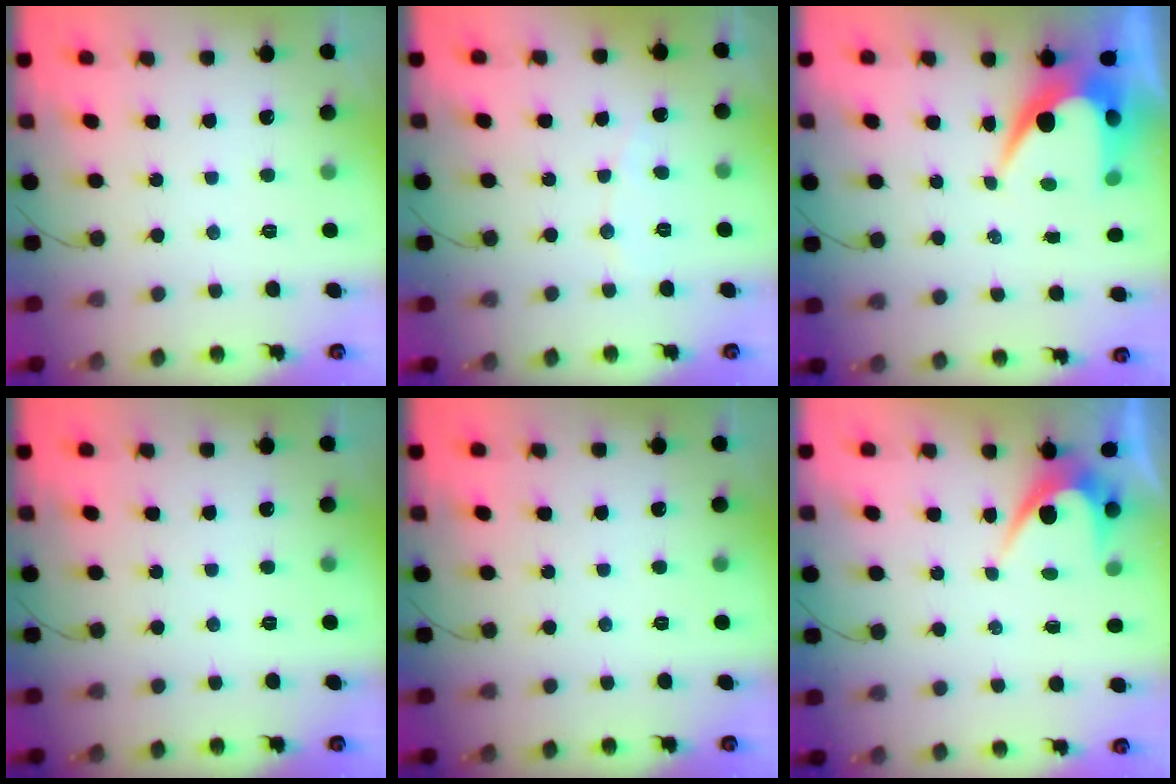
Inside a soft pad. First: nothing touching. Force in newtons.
{"total": 3.3, "press": 3.3, "slide": 0.3}
{"total": 8.2, "press": 8.1, "slide": 0.5}
{"total": 0.0}
{"total": 0.0}
{"total": 4.1, "press": 4.1, "slide": 0.2}